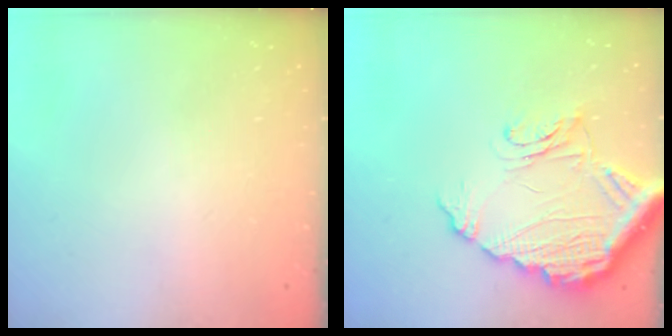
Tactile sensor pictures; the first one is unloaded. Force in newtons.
{"total": 14.9, "press": 14.9, "slide": 1.4}